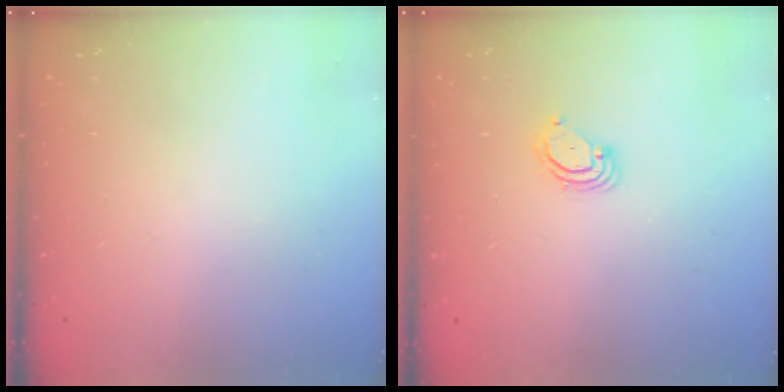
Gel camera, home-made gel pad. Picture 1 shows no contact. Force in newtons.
{"total": 3.5, "press": 3.5, "slide": 0.3}